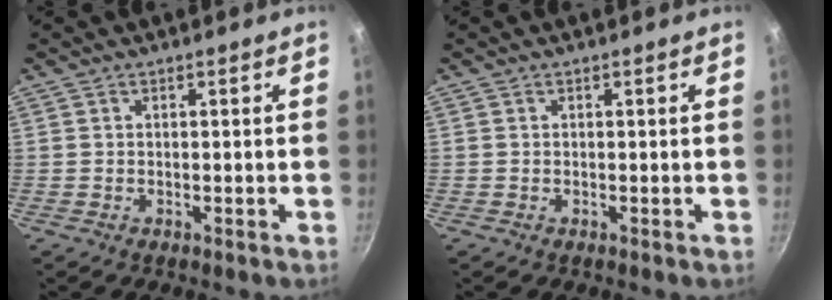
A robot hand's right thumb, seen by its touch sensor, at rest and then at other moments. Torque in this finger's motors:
{"motor_torque": [-0.06, 0.16, 0.00, -0.16, 0.02]}